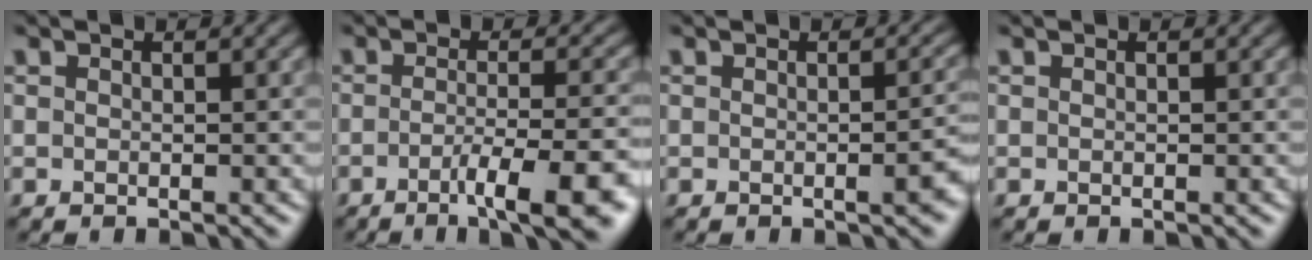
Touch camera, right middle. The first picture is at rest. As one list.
[{"total": 7.8, "force": [-3.7, 1.8, 6.7], "torque": [-0.083, -0.004, -0.056]}, {"total": 3.5, "force": [-0.6, 1.0, 3.2], "torque": [-0.031, 0.001, -0.007]}, {"total": 0.0}]